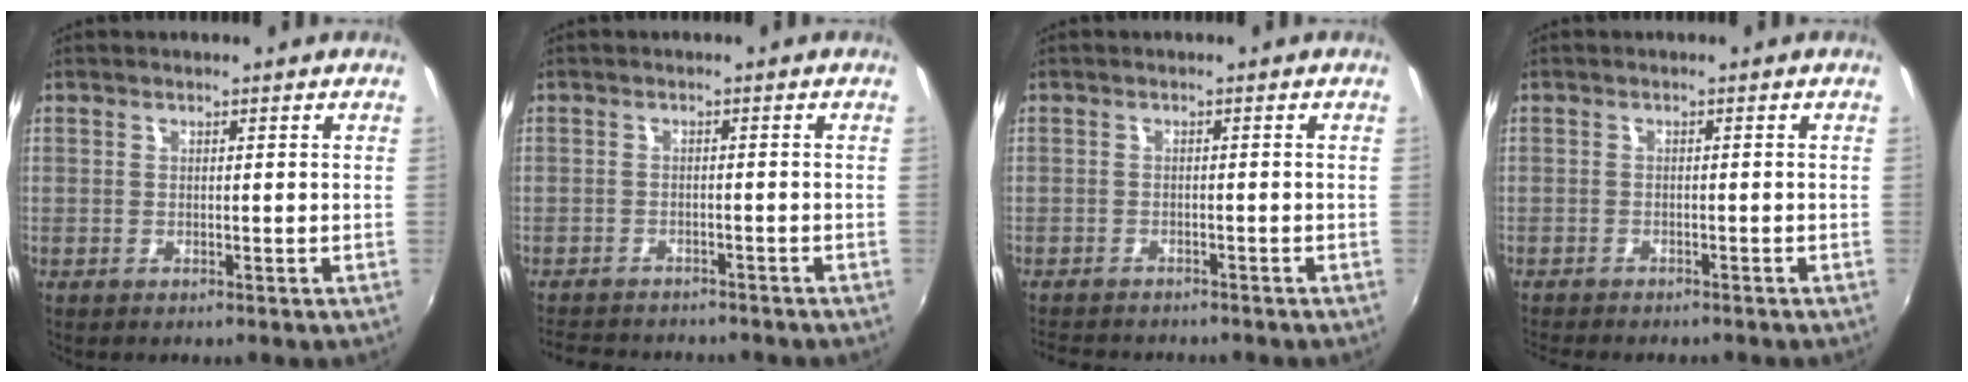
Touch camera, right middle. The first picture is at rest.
{"total": 8.6, "force": [-7.7, 2.6, 2.7], "torque": [-0.072, -0.012, -0.116]}
{"total": 6.5, "force": [-6.0, 1.7, 2.1], "torque": [-0.057, -0.016, -0.093]}
{"total": 5.1, "force": [-4.7, 1.0, 1.8], "torque": [-0.048, -0.019, -0.074]}